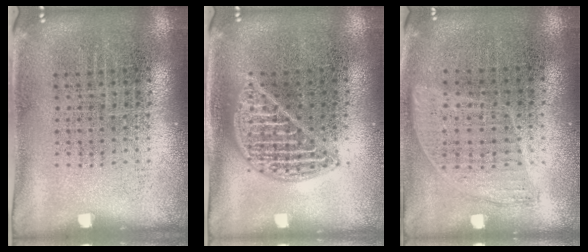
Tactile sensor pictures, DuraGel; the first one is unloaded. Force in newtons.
{"total": 2.3, "press": 2.2, "slide": 0.3}
{"total": 0.9, "press": 0.8, "slide": 0.4}